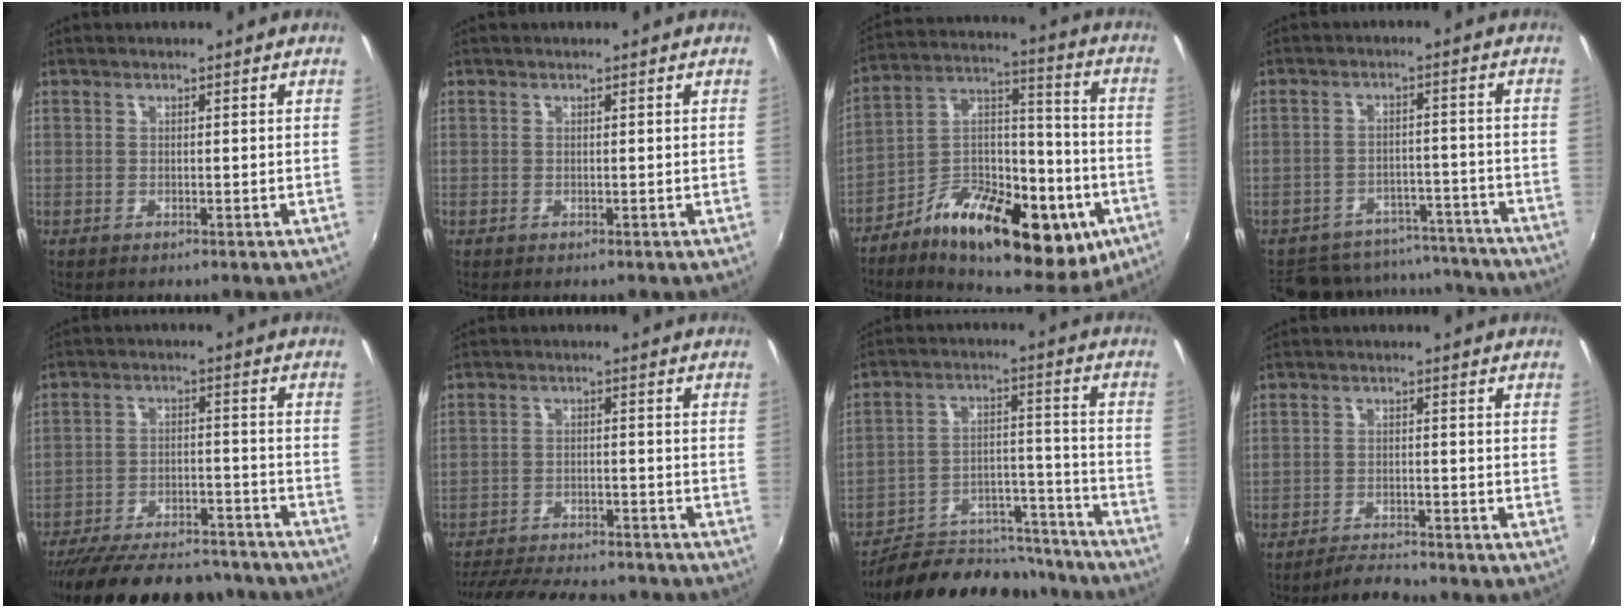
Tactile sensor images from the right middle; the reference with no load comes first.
{"total": 0.0}
{"total": 25.7, "force": [-11.2, 11.9, 19.8], "torque": [-0.304, 0.005, -0.169]}
{"total": 16.4, "force": [-14.5, 6.6, 4.1], "torque": [-0.095, 0.035, -0.178]}
{"total": 25.1, "force": [-22.0, 6.9, 9.9], "torque": [-0.192, -0.009, -0.294]}
{"total": 19.6, "force": [-16.9, 5.2, 8.4], "torque": [-0.173, -0.017, -0.233]}
{"total": 21.4, "force": [-18.9, 7.2, 7.0], "torque": [-0.124, 0.040, -0.254]}
{"total": 5.0, "force": [-4.8, 0.4, 1.2], "torque": [-0.042, -0.008, -0.081]}